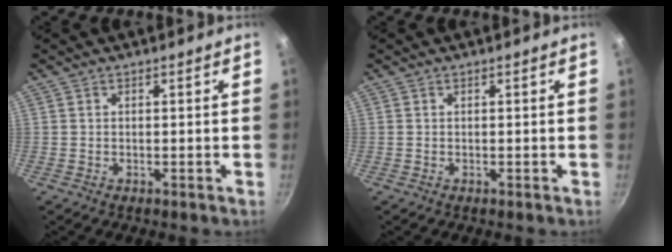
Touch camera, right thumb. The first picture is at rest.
{"total": 0.0}